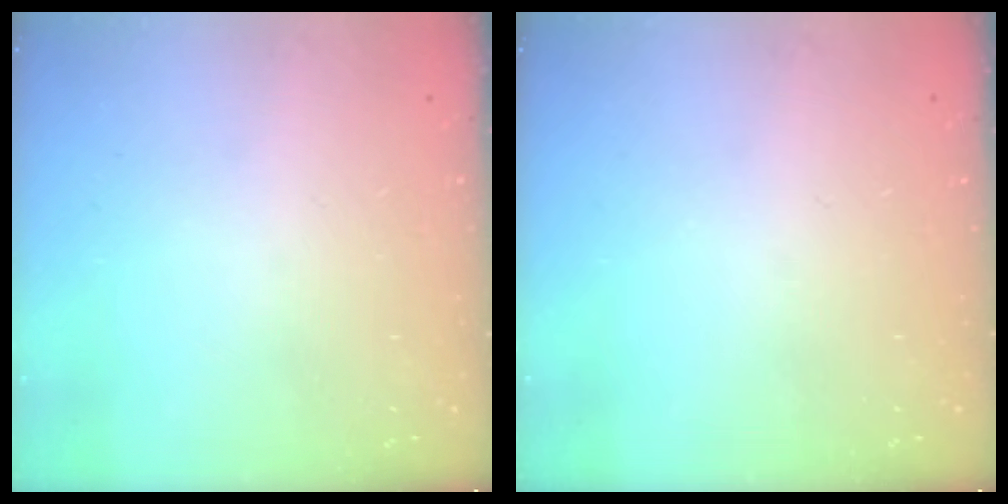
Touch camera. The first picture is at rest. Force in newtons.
{"total": 0.0}